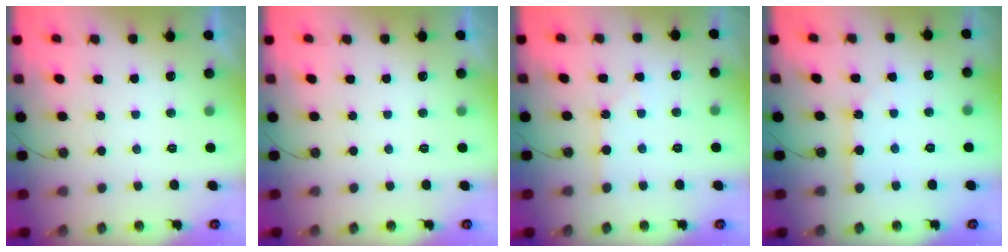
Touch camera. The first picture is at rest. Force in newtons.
{"total": 0.0}
{"total": 1.8, "press": 1.8, "slide": 0.3}
{"total": 3.5, "press": 3.5, "slide": 0.2}